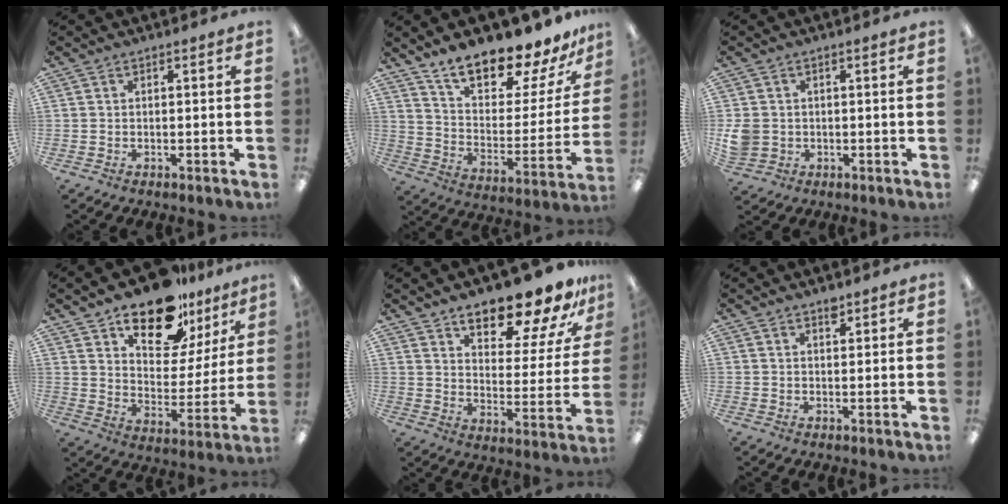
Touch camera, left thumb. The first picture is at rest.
{"total": 17.2, "force": [15.3, 4.7, 6.2], "torque": [-0.104, -0.118, 0.266]}
{"total": 4.4, "force": [-0.1, 4.1, 1.6], "torque": [-0.038, 0.001, -0.001]}
{"total": 16.6, "force": [12.8, 7.5, 7.4], "torque": [-0.124, -0.085, 0.227]}
{"total": 17.5, "force": [14.6, 4.7, 8.4], "torque": [-0.124, -0.104, 0.243]}
{"total": 2.1, "force": [1.7, 0.9, 0.8], "torque": [-0.002, -0.008, 0.028]}